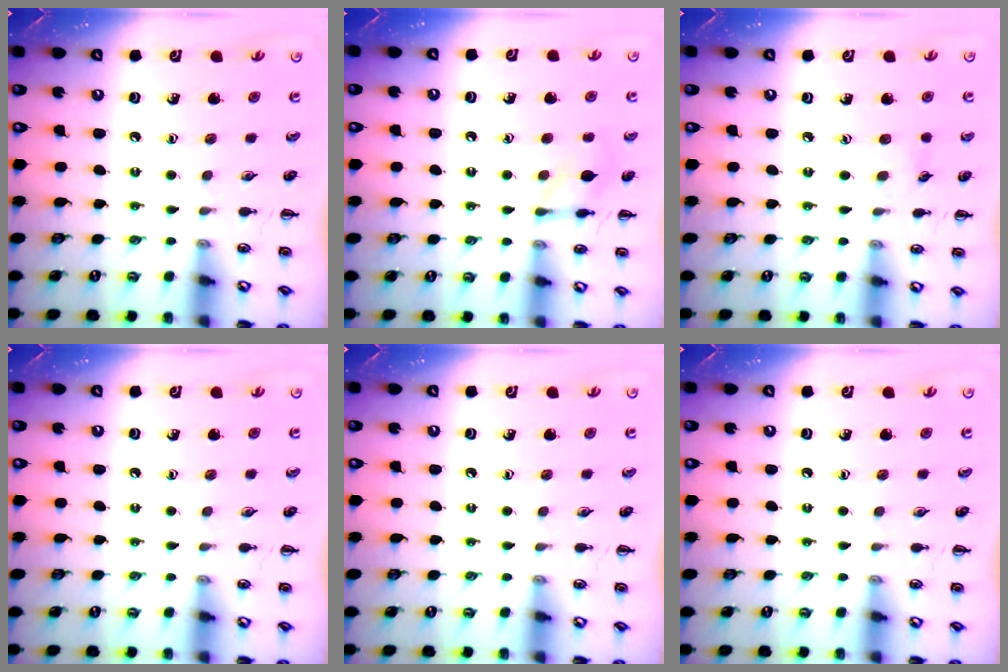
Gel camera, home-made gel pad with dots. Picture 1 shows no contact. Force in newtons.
{"total": 7.4, "press": 7.4, "slide": 0.2}
{"total": 3.9, "press": 3.6, "slide": 1.5}
{"total": 0.0}
{"total": 0.0}
{"total": 0.0}